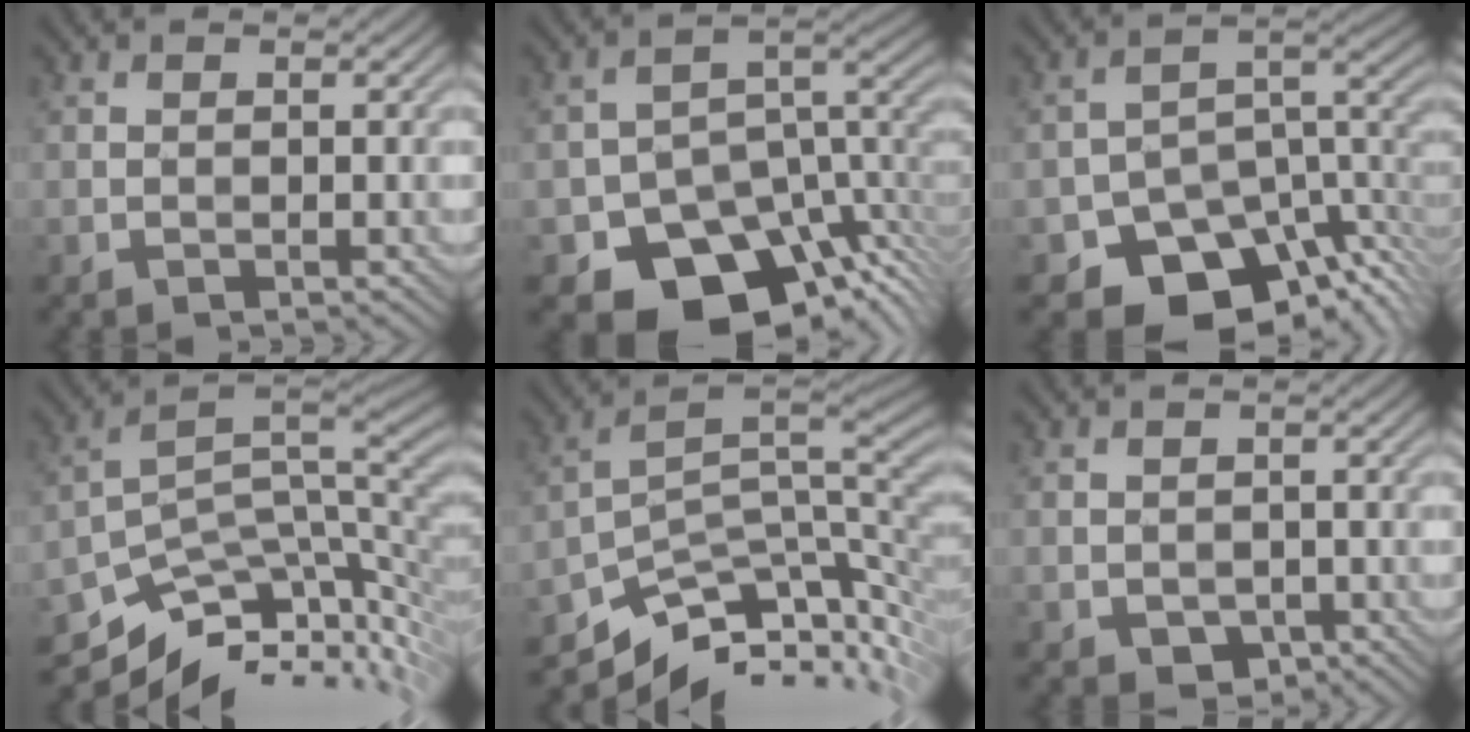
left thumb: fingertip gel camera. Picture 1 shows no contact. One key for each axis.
{"total": 14.3, "fx": -8.5, "fy": 8.6, "fz": 7.6, "tx": -0.117, "ty": -0.036, "tz": -0.119}
{"total": 12.8, "fx": -8.4, "fy": 7.3, "fz": 6.4, "tx": -0.088, "ty": -0.025, "tz": -0.130}
{"total": 11.6, "fx": -4.1, "fy": 5.5, "fz": 9.4, "tx": -0.173, "ty": -0.016, "tz": -0.058}
{"total": 10.6, "fx": -4.5, "fy": 5.3, "fz": 7.9, "tx": -0.137, "ty": -0.012, "tz": -0.068}
{"total": 2.3, "fx": -0.9, "fy": 1.8, "fz": 1.2, "tx": -0.028, "ty": -0.013, "tz": -0.012}